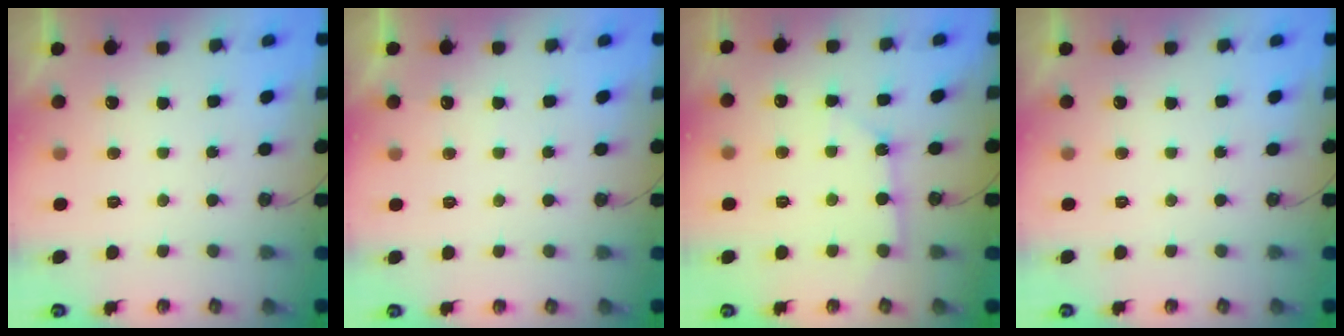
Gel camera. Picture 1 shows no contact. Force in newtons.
{"total": 3.9, "press": 3.8, "slide": 0.5}
{"total": 2.8, "press": 2.8, "slide": 0.2}
{"total": 0.0}